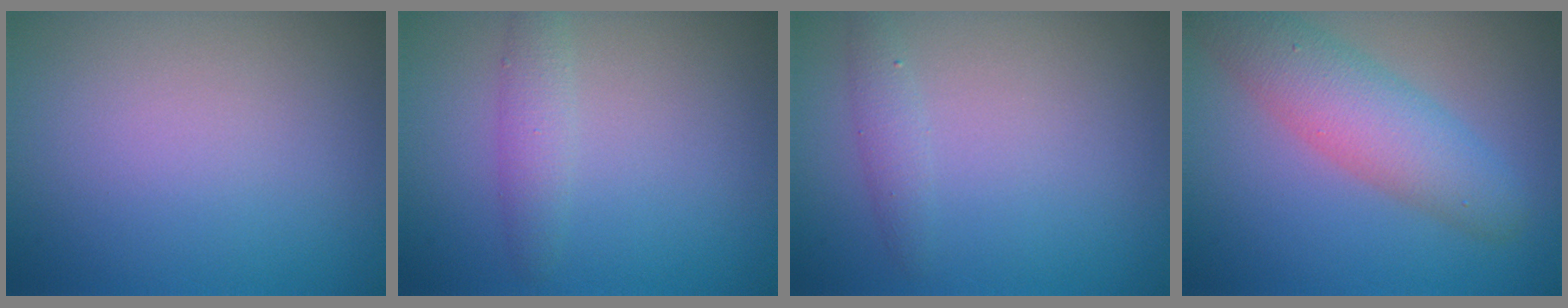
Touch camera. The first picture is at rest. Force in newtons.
{"total": 1.9, "press": 1.9, "slide": 0.0}
{"total": 1.3, "press": 1.3, "slide": 0.1}
{"total": 5.3, "press": 5.3, "slide": 0.1}